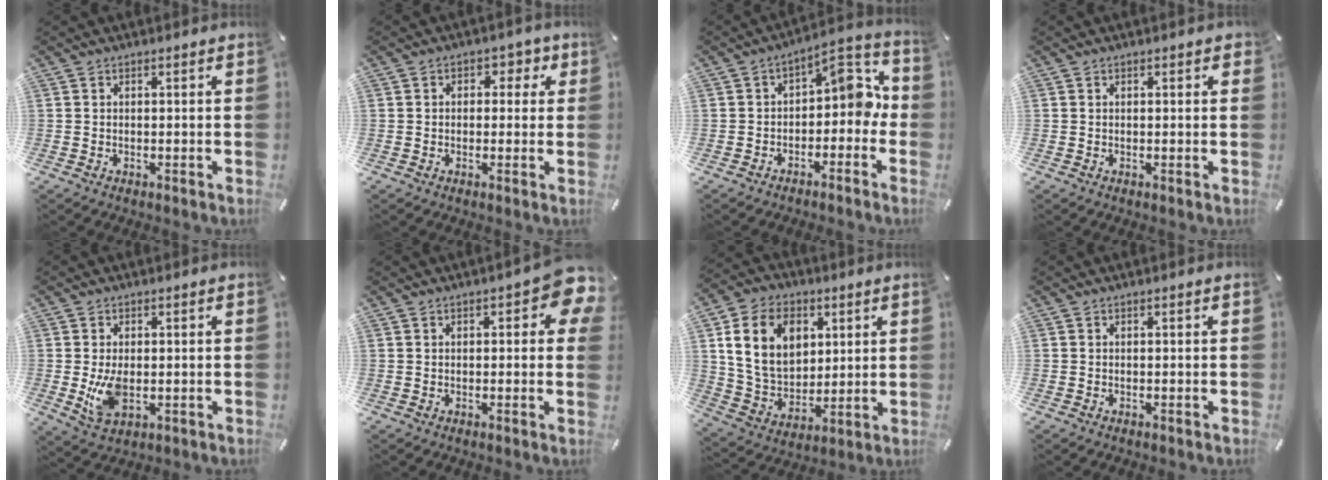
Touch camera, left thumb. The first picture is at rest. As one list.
[{"total": 3.3, "force": [0.0, 2.8, 1.8], "torque": [-0.015, 0.004, -0.009]}, {"total": 8.3, "force": [0.3, 5.0, 6.6], "torque": [-0.082, -0.007, -0.003]}, {"total": 0.6, "force": [0.2, 0.4, 0.4], "torque": [0.000, 0.000, 0.002]}, {"total": 6.6, "force": [-0.3, 3.9, 5.3], "torque": [-0.110, -0.011, -0.010]}, {"total": 7.3, "force": [2.5, 3.2, 6.1], "torque": [-0.068, -0.010, 0.036]}, {"total": 14.5, "force": [5.1, 11.2, 7.7], "torque": [-0.155, -0.007, 0.095]}, {"total": 0.0}]